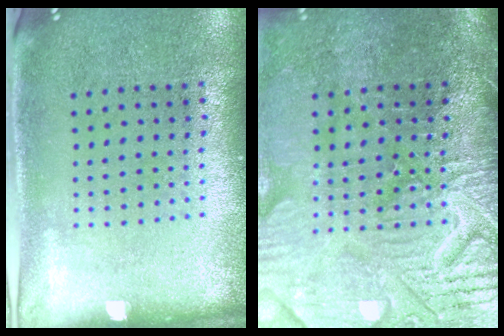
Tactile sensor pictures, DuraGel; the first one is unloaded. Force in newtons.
{"total": 4.6, "press": 4.0, "slide": 2.2}